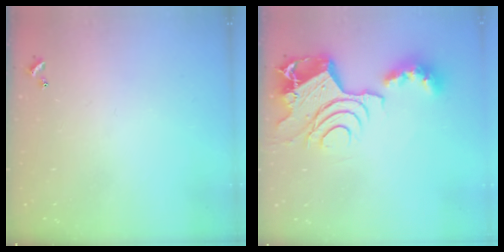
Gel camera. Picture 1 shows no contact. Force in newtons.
{"total": 14.6, "press": 14.5, "slide": 1.8}